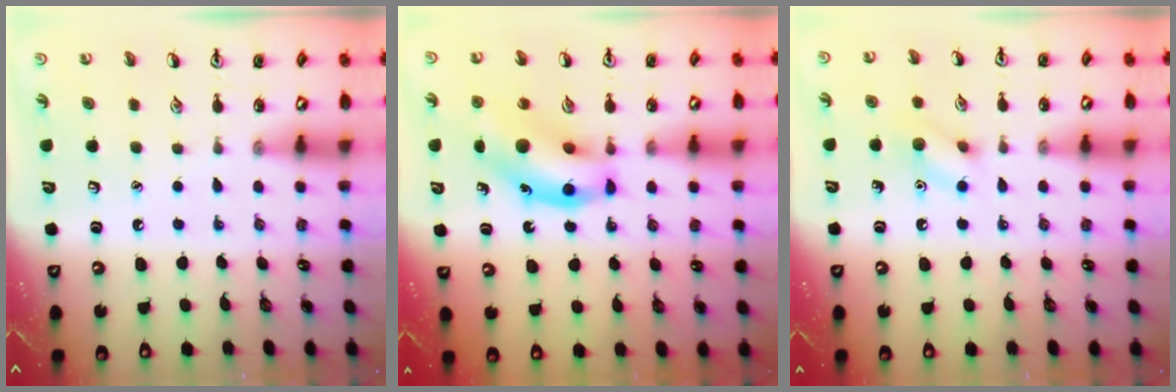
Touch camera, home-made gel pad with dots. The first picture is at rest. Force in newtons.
{"total": 12.0, "press": 11.5, "slide": 3.5}
{"total": 7.7, "press": 7.7, "slide": 0.6}